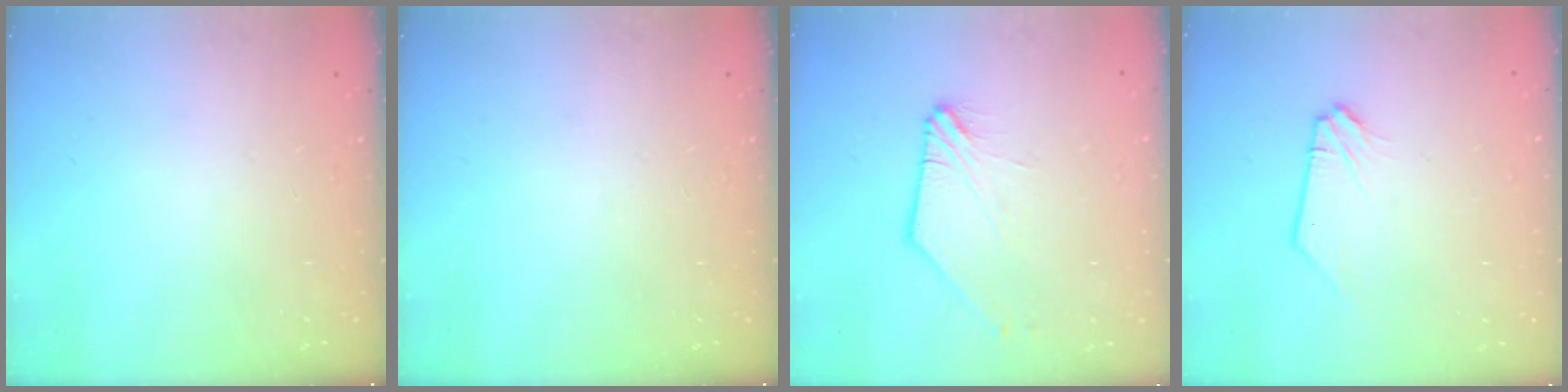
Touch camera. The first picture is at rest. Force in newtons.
{"total": 0.0}
{"total": 2.8, "press": 2.8, "slide": 0.3}
{"total": 0.0}